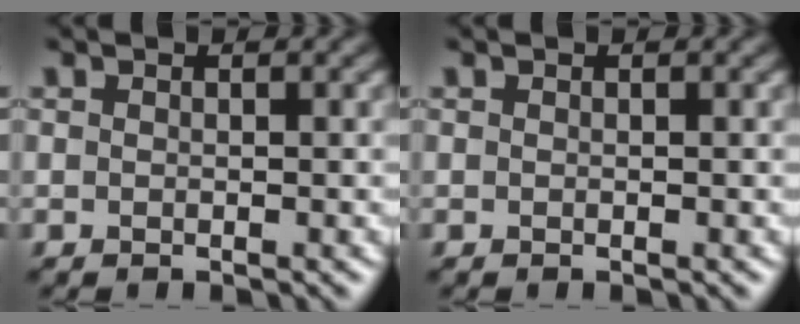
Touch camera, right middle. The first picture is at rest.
{"total": 0.0}